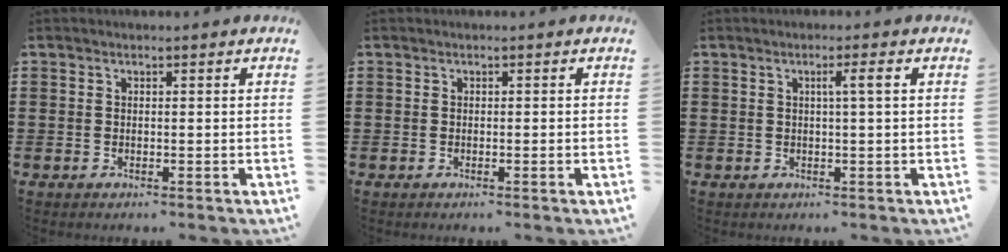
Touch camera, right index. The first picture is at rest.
{"total": 0.5, "force": [-0.2, -0.3, 0.4], "torque": [-0.006, -0.005, -0.003]}
{"total": 2.4, "force": [0.3, -0.3, 2.3], "torque": [-0.042, -0.002, 0.001]}